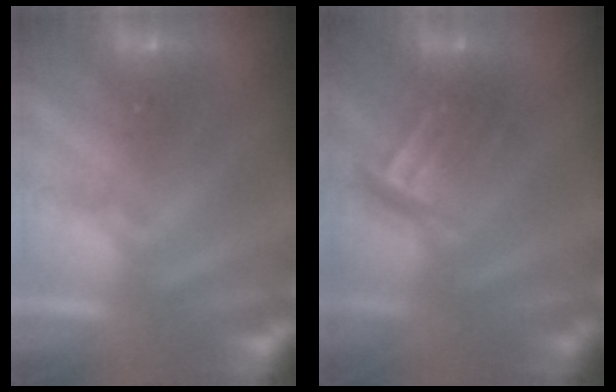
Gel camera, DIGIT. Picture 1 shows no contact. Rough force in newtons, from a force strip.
{"total": 3.4}